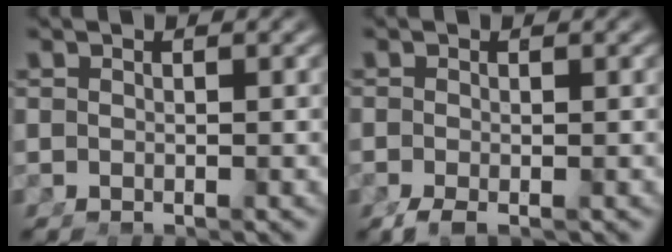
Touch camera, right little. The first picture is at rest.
{"total": 1.4, "force": [-1.1, 0.1, 0.8], "torque": [-0.017, -0.011, -0.012]}